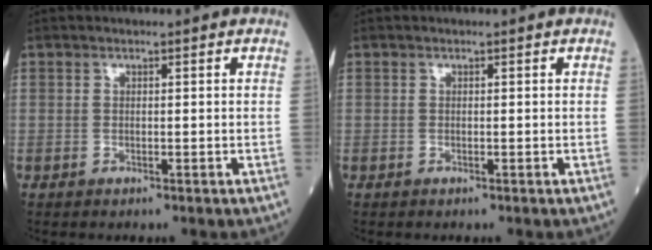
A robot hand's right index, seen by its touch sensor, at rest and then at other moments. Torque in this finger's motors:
{"motor_torque": [0.00, 0.00, -0.04, -0.01]}